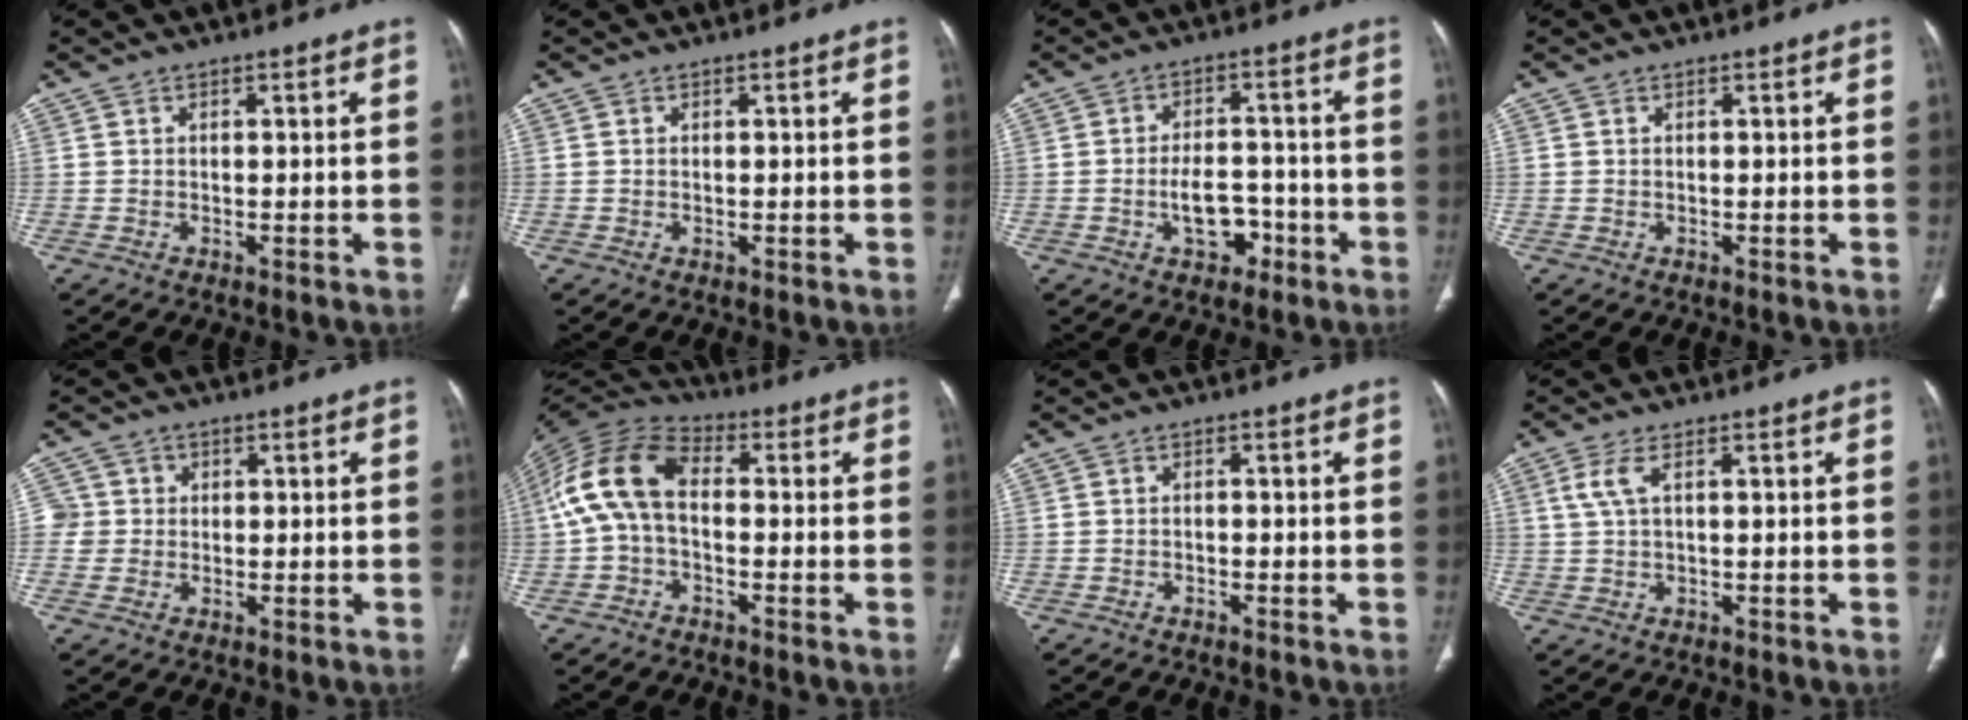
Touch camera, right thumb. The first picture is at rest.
{"total": 0.0}
{"total": 6.8, "force": [-2.7, 4.4, 4.5], "torque": [-0.053, 0.029, -0.040]}
{"total": 0.0}
{"total": 3.6, "force": [0.3, 3.5, 0.2], "torque": [0.025, 0.008, 0.004]}
{"total": 12.0, "force": [0.0, 7.2, 9.6], "torque": [-0.189, 0.034, -0.014]}
{"total": 0.6, "force": [-0.5, 0.3, 0.2], "torque": [-0.004, 0.002, -0.011]}
{"total": 3.0, "force": [1.0, 0.9, 2.7], "torque": [-0.083, 0.010, 0.025]}